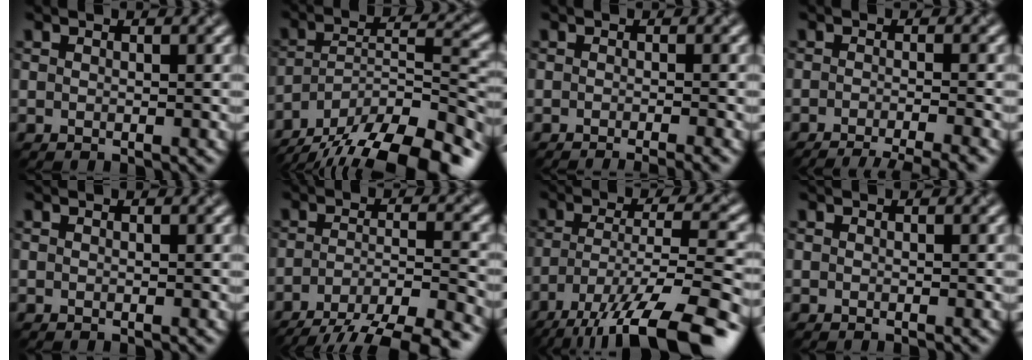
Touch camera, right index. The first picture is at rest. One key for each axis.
{"total": 17.4, "fx": -14.4, "fy": 5.1, "fz": 8.2, "tx": -0.150, "ty": -0.006, "tz": -0.211}
{"total": 3.5, "fx": -2.2, "fy": 0.9, "fz": 2.5, "tx": -0.023, "ty": 0.008, "tz": -0.029}
{"total": 7.7, "fx": -6.1, "fy": 2.0, "fz": 4.4, "tx": -0.046, "ty": -0.014, "tz": -0.076}
{"total": 0.0}
{"total": 10.7, "fx": -8.5, "fy": 2.9, "fz": 5.7, "tx": -0.089, "ty": -0.013, "tz": -0.120}
{"total": 14.4, "fx": -10.3, "fy": 4.1, "fz": 9.1, "tx": -0.171, "ty": -0.016, "tz": -0.150}
{"total": 0.0}